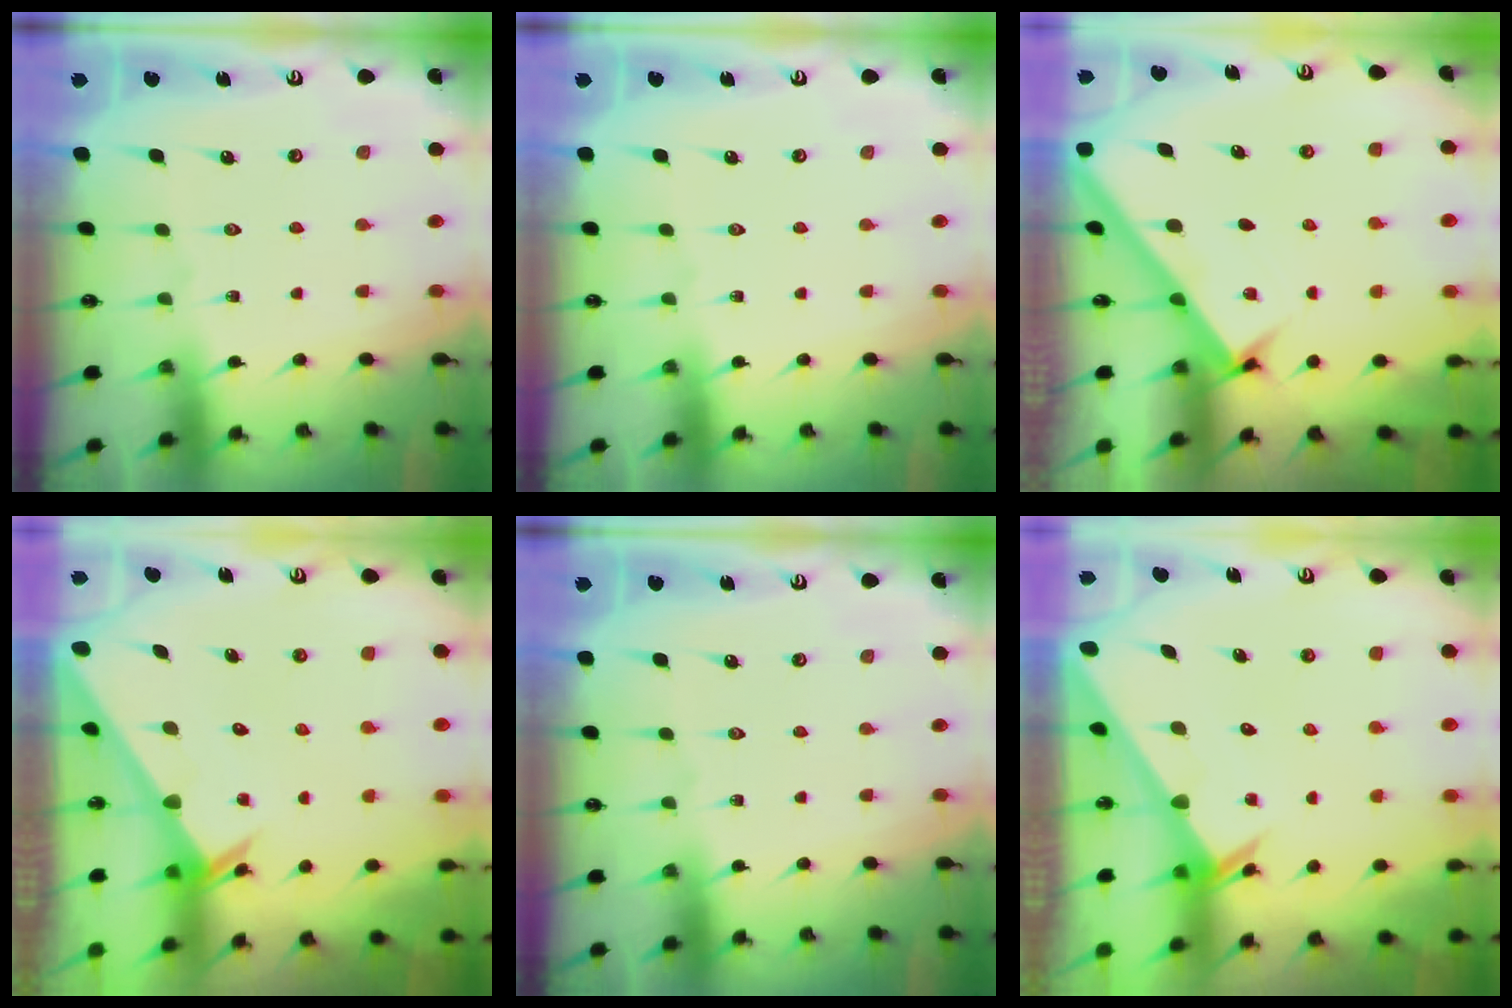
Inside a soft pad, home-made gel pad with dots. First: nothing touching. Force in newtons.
{"total": 0.0}
{"total": 2.9, "press": 2.8, "slide": 0.4}
{"total": 2.3, "press": 2.3, "slide": 0.1}
{"total": 0.0}
{"total": 2.3, "press": 2.3, "slide": 0.1}